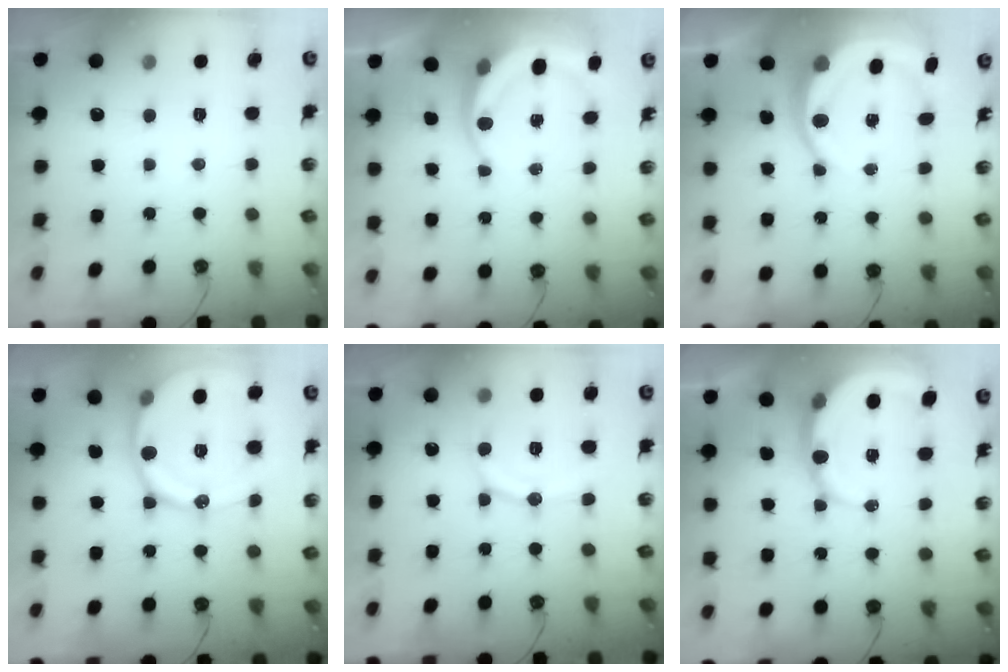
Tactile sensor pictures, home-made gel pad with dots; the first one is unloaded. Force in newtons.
{"total": 6.0, "press": 6.0, "slide": 0.3}
{"total": 11.3, "press": 11.2, "slide": 1.3}
{"total": 16.5, "press": 16.4, "slide": 1.4}
{"total": 11.5, "press": 11.5, "slide": 1.0}
{"total": 10.1, "press": 10.0, "slide": 1.3}